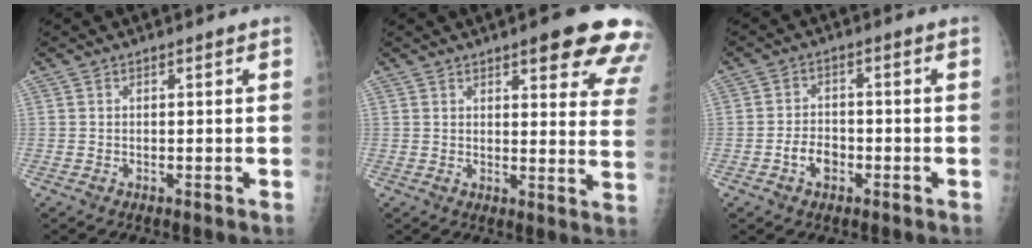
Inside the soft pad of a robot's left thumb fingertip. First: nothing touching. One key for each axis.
{"total": 15.8, "fx": 10.0, "fy": 4.4, "fz": 11.4, "tx": -0.103, "ty": -0.040, "tz": 0.107}
{"total": 4.3, "fx": -1.9, "fy": 3.0, "fz": 2.4, "tx": -0.028, "ty": 0.020, "tz": -0.035}